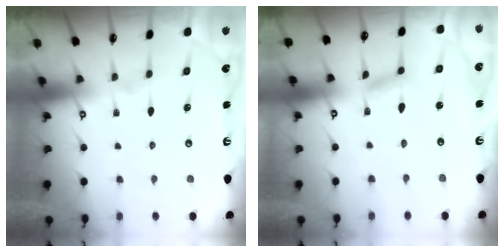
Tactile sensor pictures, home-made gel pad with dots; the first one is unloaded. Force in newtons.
{"total": 3.4, "press": 3.3, "slide": 0.2}